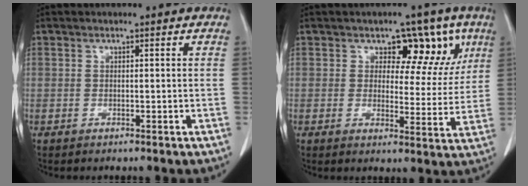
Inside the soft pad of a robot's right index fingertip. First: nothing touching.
{"total": 8.6, "force": [4.2, 5.4, 5.2], "torque": [-0.039, 0.012, 0.054]}